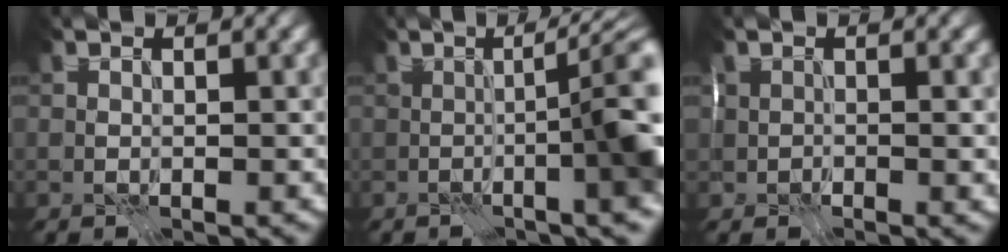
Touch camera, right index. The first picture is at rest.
{"total": 8.7, "force": [-0.5, 2.0, 8.4], "torque": [-0.067, 0.013, -0.022]}
{"total": 1.6, "force": [0.2, 1.1, 1.2], "torque": [-0.018, -0.008, 0.004]}